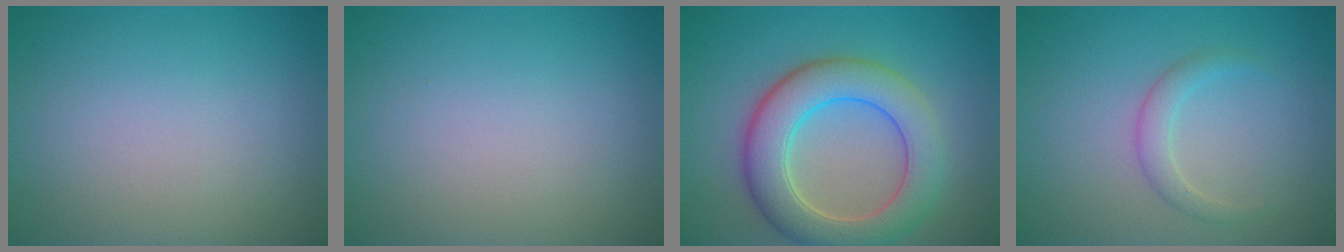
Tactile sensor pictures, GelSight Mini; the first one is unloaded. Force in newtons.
{"total": 0.0}
{"total": 7.3, "press": 7.3, "slide": 0.3}
{"total": 1.7, "press": 1.7, "slide": 0.1}